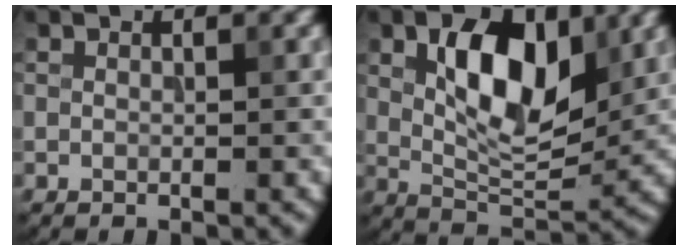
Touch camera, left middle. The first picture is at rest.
{"total": 8.1, "force": [2.3, 4.2, 6.5], "torque": [-0.104, -0.001, 0.037]}